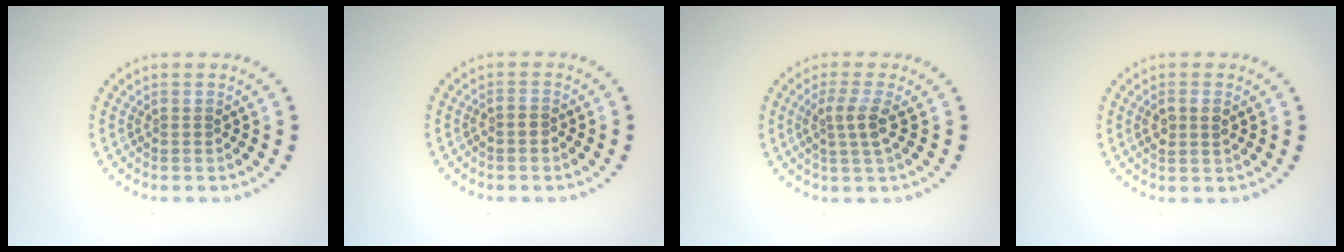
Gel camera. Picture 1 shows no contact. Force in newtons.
{"total": 0.7, "press": 0.5, "slide": 0.5}
{"total": 2.5, "press": 2.1, "slide": 1.4}
{"total": 1.7, "press": 1.7, "slide": 0.4}